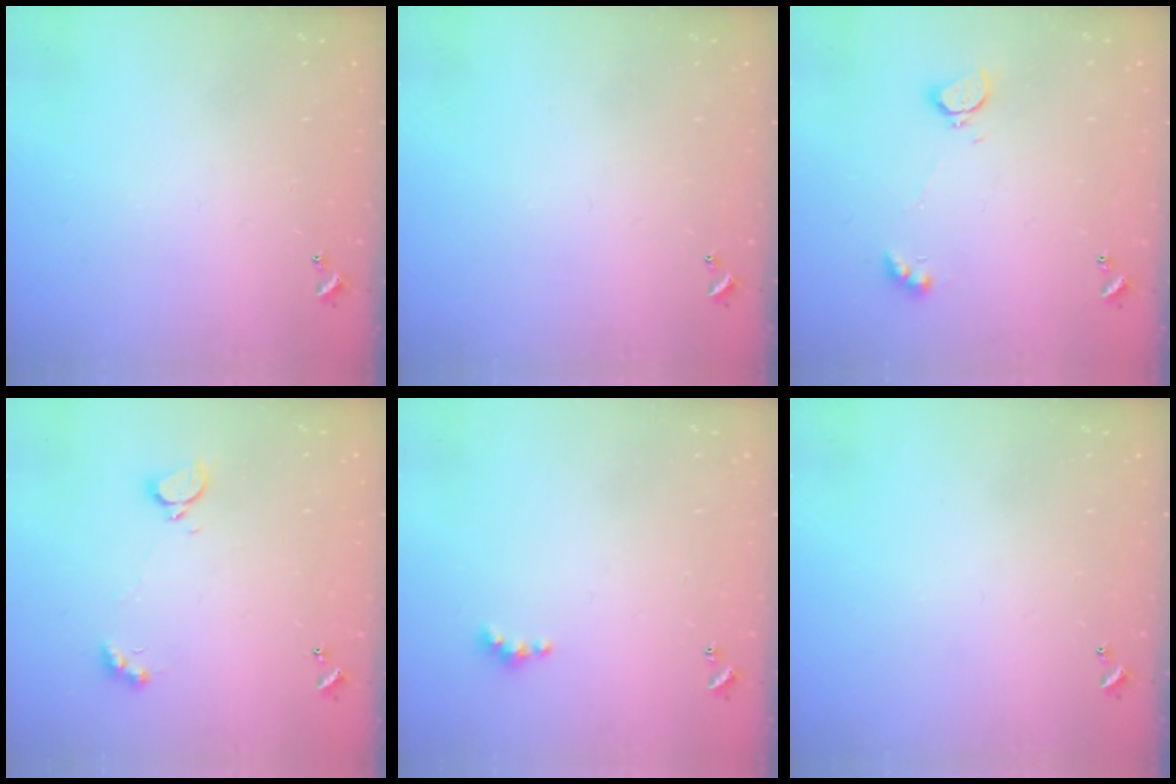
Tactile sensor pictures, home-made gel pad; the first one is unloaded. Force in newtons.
{"total": 0.0}
{"total": 2.3, "press": 2.3, "slide": 0.5}
{"total": 2.5, "press": 2.4, "slide": 0.5}
{"total": 2.8, "press": 2.8, "slide": 0.5}
{"total": 0.0}